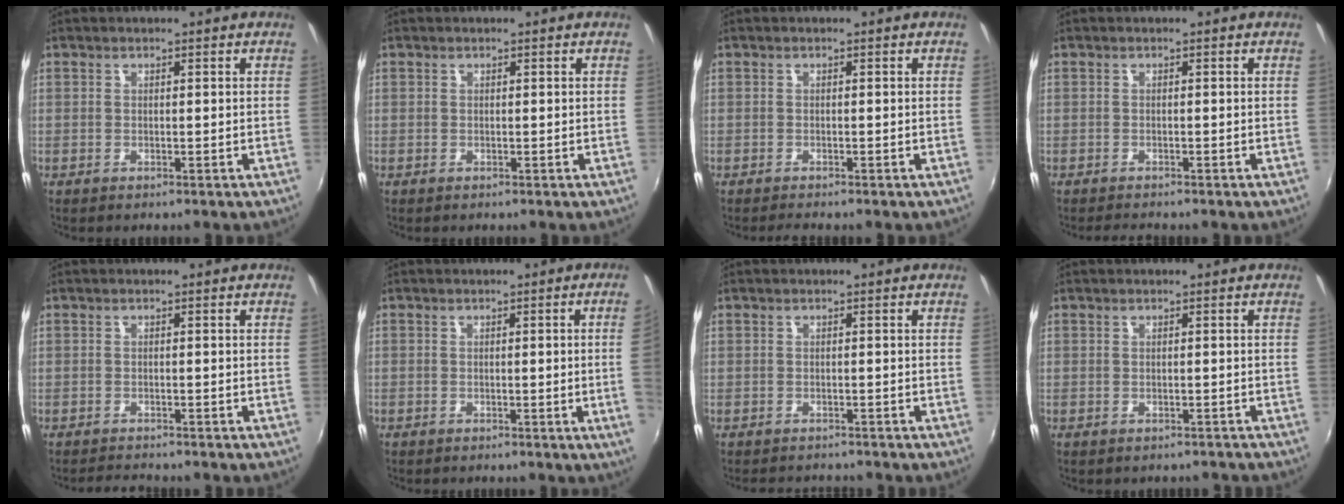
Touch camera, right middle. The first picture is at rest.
{"total": 0.0}
{"total": 1.0, "force": [-1.0, -0.1, 0.3], "torque": [-0.004, -0.007, -0.019]}
{"total": 2.0, "force": [-1.9, 0.1, 0.5], "torque": [-0.015, -0.013, -0.035]}
{"total": 2.3, "force": [-2.3, 0.1, 0.3], "torque": [-0.017, -0.010, -0.043]}
{"total": 3.3, "force": [-0.2, -1.6, 2.9], "torque": [-0.049, -0.010, 0.004]}
{"total": 3.9, "force": [-3.6, 1.0, 1.0], "torque": [-0.027, -0.013, -0.055]}
{"total": 2.7, "force": [-2.3, 1.1, 0.7], "torque": [-0.010, -0.006, -0.026]}